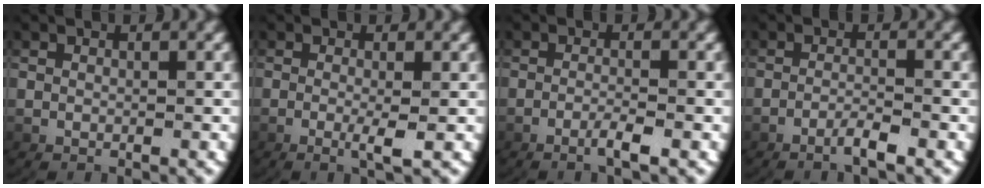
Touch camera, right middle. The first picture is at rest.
{"total": 2.0, "force": [-0.5, 0.2, 1.9], "torque": [-0.049, -0.009, -0.006]}
{"total": 1.8, "force": [-1.1, 0.1, 1.4], "torque": [-0.036, 0.002, -0.022]}
{"total": 1.9, "force": [-1.4, 0.1, 1.3], "torque": [-0.032, 0.001, -0.028]}